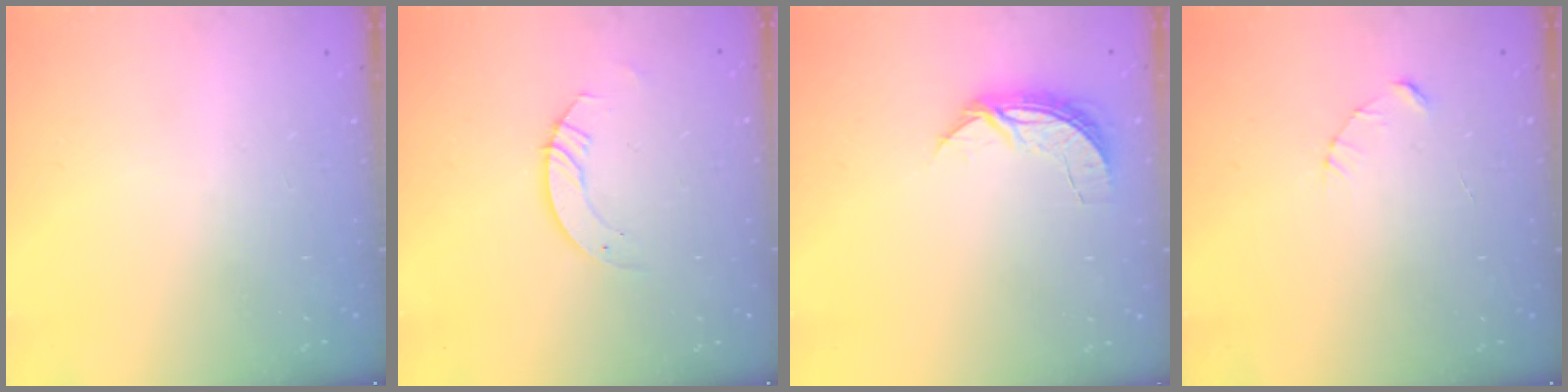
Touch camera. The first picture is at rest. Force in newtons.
{"total": 3.5, "press": 3.5, "slide": 0.4}
{"total": 5.6, "press": 5.6, "slide": 0.5}
{"total": 2.3, "press": 2.3, "slide": 0.3}